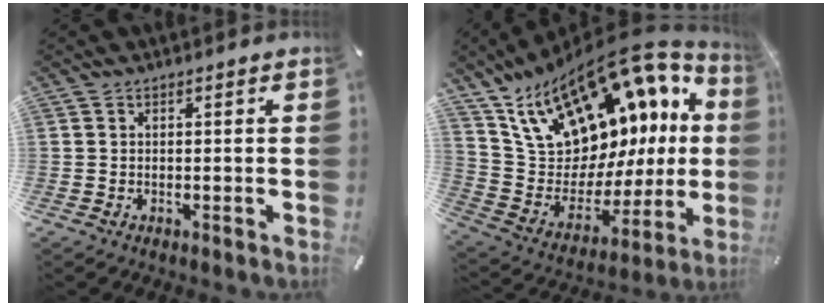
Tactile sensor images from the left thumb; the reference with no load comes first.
{"total": 20.1, "force": [12.9, 11.0, 10.8], "torque": [-0.179, -0.110, 0.249]}